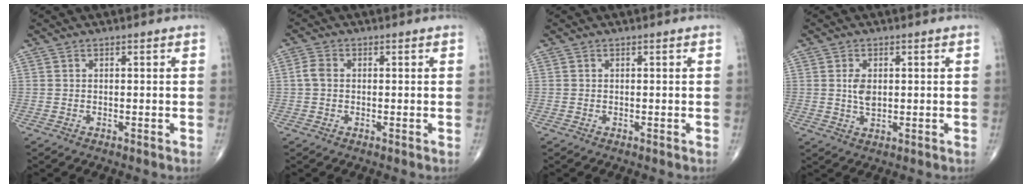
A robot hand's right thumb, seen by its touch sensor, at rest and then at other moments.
{"total": 2.6, "force": [0.1, 1.9, 1.8], "torque": [-0.038, 0.007, -0.003]}
{"total": 0.0}
{"total": 3.5, "force": [0.6, 2.1, 2.8], "torque": [-0.047, -0.006, 0.012]}